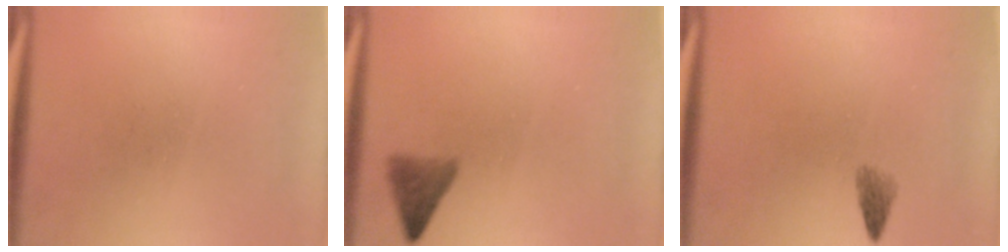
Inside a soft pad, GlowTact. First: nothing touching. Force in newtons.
{"total": 2.8}
{"total": 1.5}